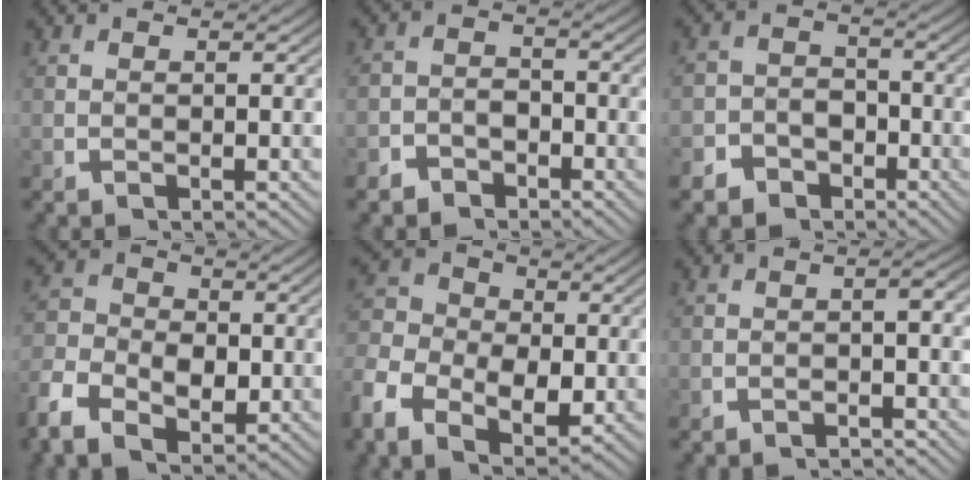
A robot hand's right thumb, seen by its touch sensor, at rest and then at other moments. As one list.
[{"total": 3.5, "force": [-2.9, 1.9, 0.3], "torque": [0.011, -0.014, -0.049]}, {"total": 5.6, "force": [-3.7, 4.0, 1.1], "torque": [0.005, -0.025, -0.060]}, {"total": 5.8, "force": [-1.4, 4.3, 3.6], "torque": [-0.064, -0.013, -0.027]}, {"total": 9.1, "force": [-0.2, 7.0, 5.9], "torque": [-0.115, -0.020, -0.007]}, {"total": 2.2, "force": [-1.6, 0.5, 1.3], "torque": [-0.017, -0.001, -0.026]}]